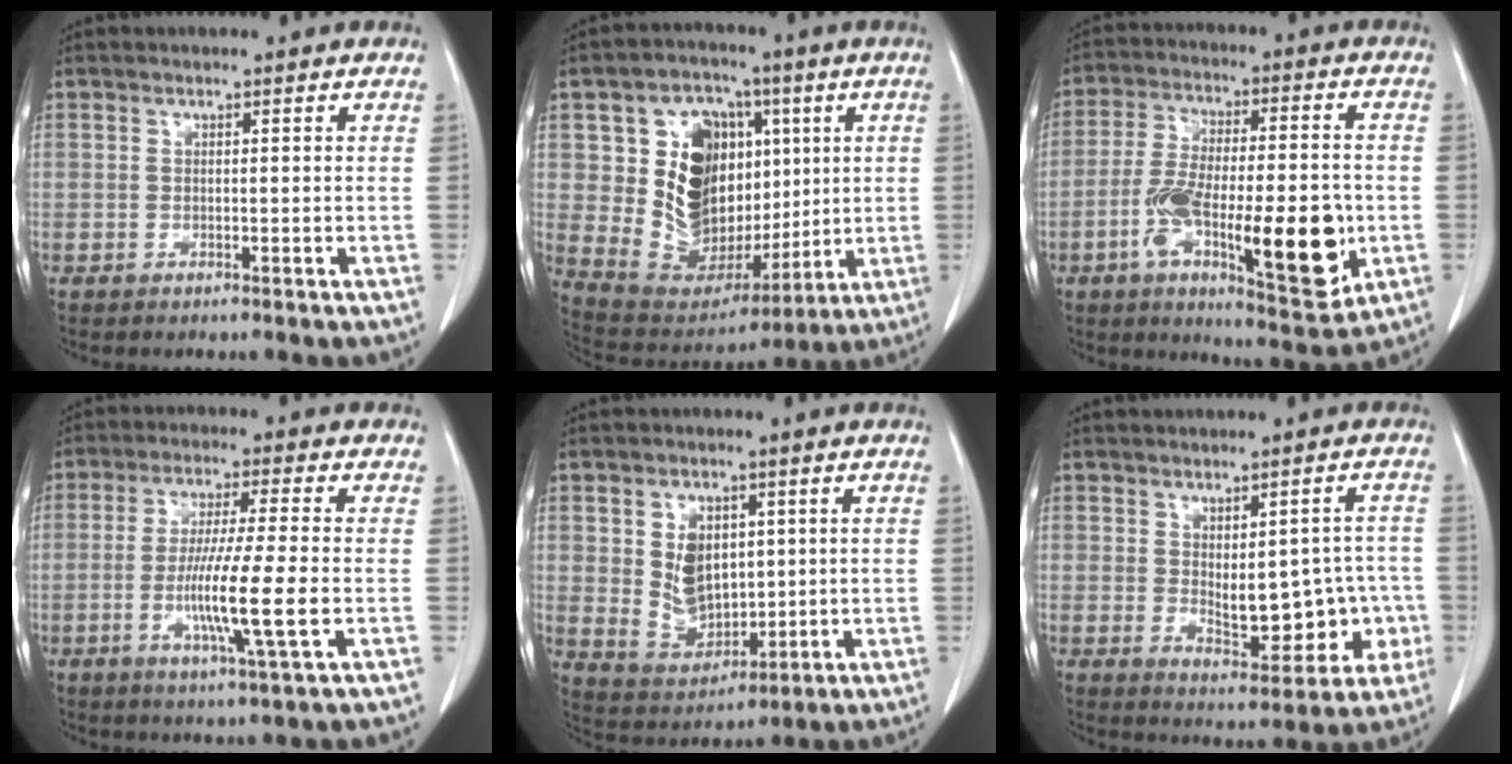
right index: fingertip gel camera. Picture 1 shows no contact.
{"total": 17.1, "force": [3.0, 12.8, 10.9], "torque": [-0.189, 0.043, 0.076]}
{"total": 19.4, "force": [-5.1, 5.2, 18.0], "torque": [-0.285, 0.001, -0.070]}
{"total": 10.9, "force": [-2.5, -0.3, 10.6], "torque": [-0.197, -0.017, -0.048]}
{"total": 8.7, "force": [1.5, 6.2, 6.0], "torque": [-0.118, 0.006, 0.048]}
{"total": 11.1, "force": [-0.9, 5.3, 9.7], "torque": [-0.119, 0.015, 0.010]}